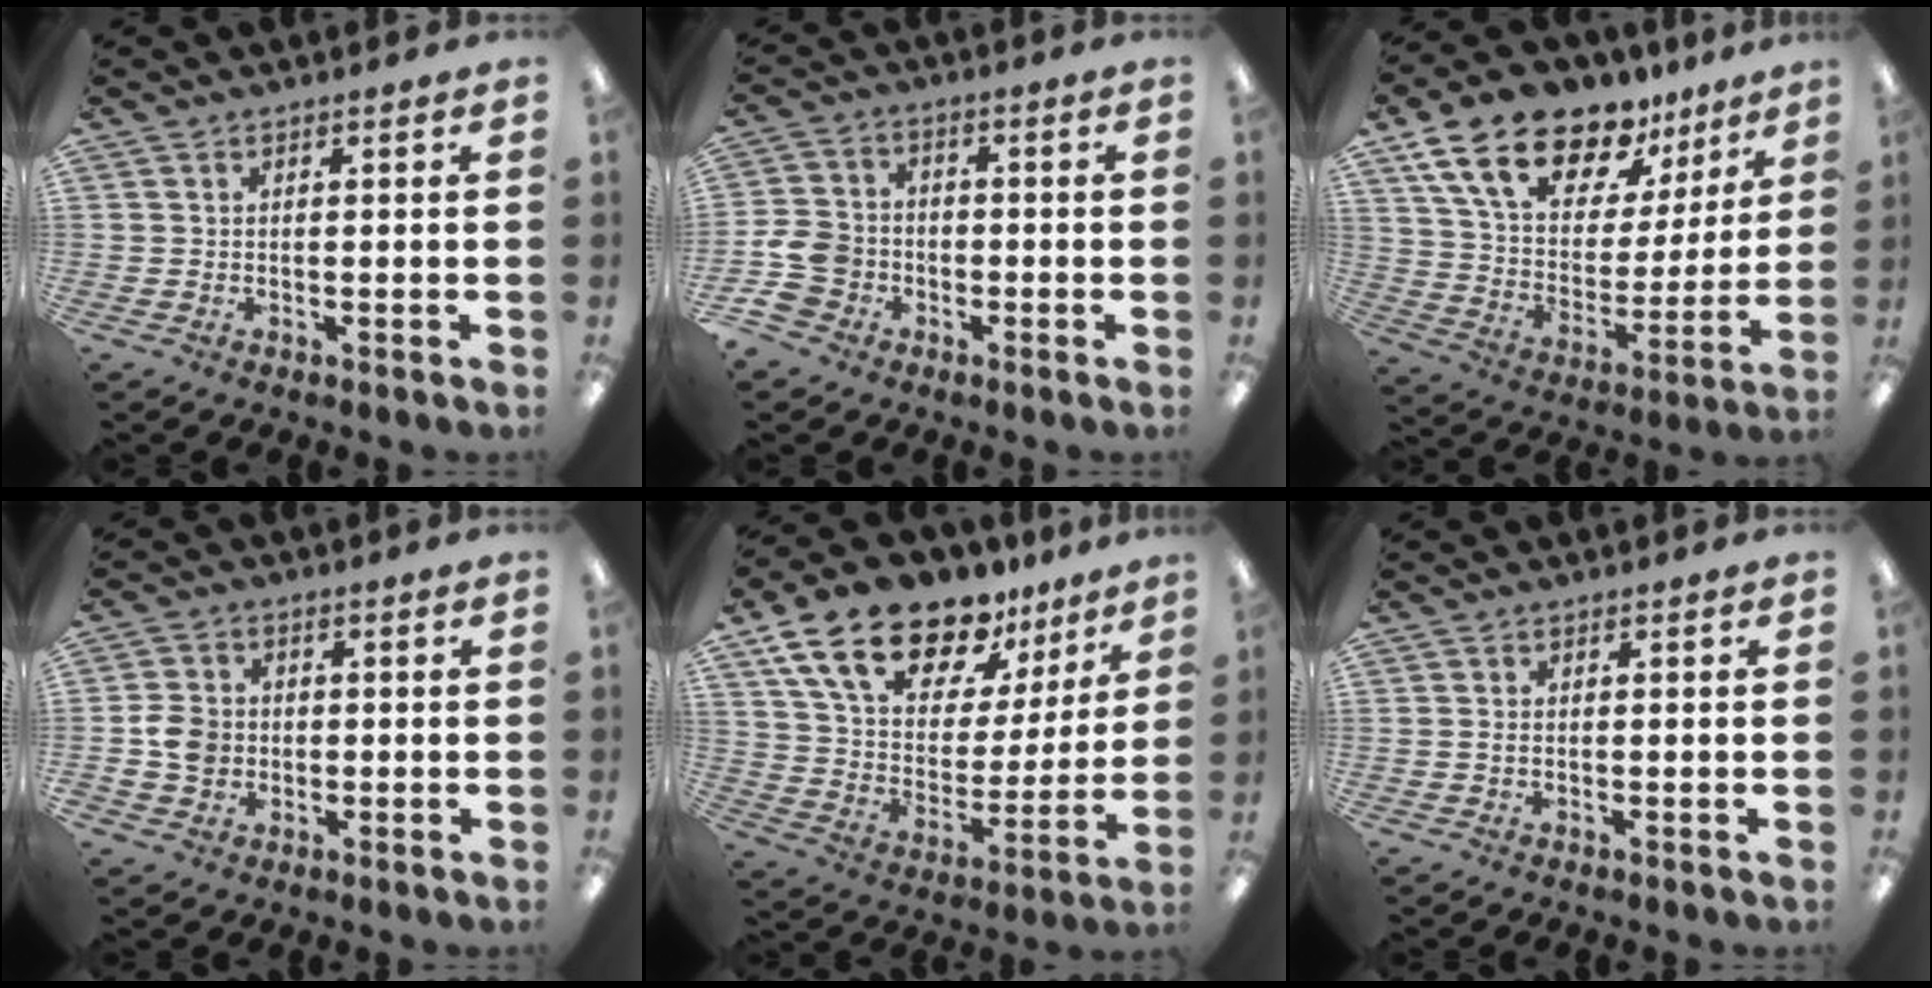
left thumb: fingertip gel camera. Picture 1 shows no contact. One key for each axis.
{"total": 8.8, "fx": -3.4, "fy": 7.4, "fz": 3.5, "tx": -0.090, "ty": 0.031, "tz": -0.061}
{"total": 18.3, "fx": 13.0, "fy": 9.9, "fz": 8.3, "tx": -0.159, "ty": -0.075, "tz": 0.236}
{"total": 6.3, "fx": -0.9, "fy": 5.5, "fz": 3.0, "tx": -0.061, "ty": 0.007, "tz": -0.017}
{"total": 18.9, "fx": 14.0, "fy": 9.4, "fz": 8.4, "tx": -0.164, "ty": -0.086, "tz": 0.255}
{"total": 0.7, "fx": -0.3, "fy": 0.4, "fz": 0.6, "tx": -0.011, "ty": 0.001, "tz": -0.006}